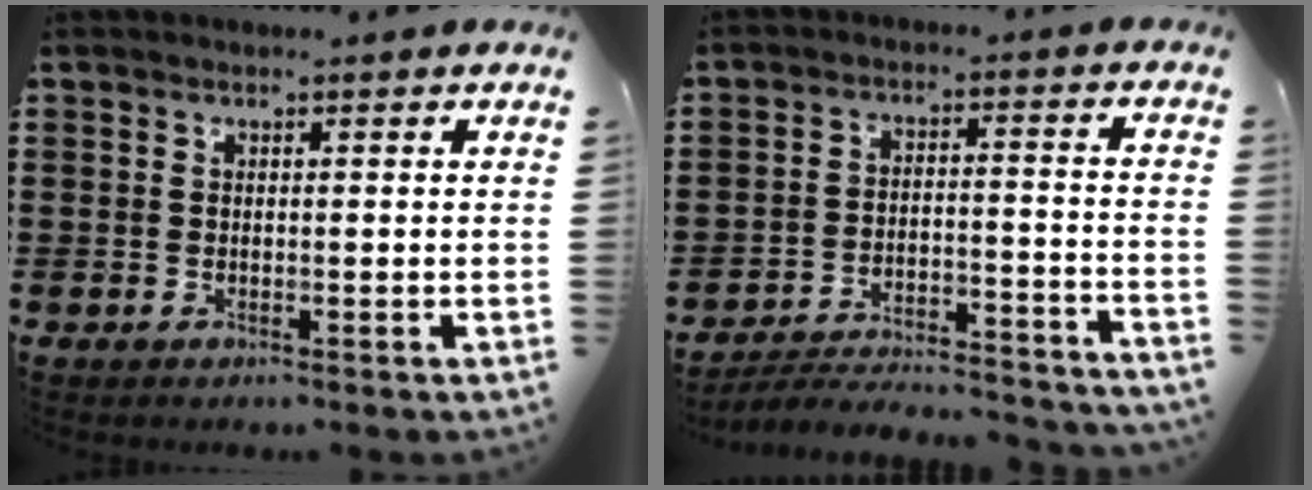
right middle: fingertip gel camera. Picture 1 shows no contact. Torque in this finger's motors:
{"motor_torque": [2.14, 0.00, 0.14, 0.07]}